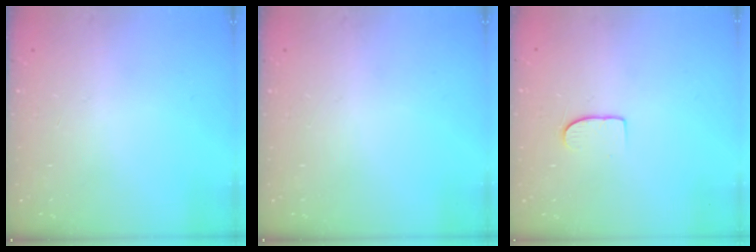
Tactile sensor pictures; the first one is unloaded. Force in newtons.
{"total": 0.0}
{"total": 6.6, "press": 6.6, "slide": 0.7}